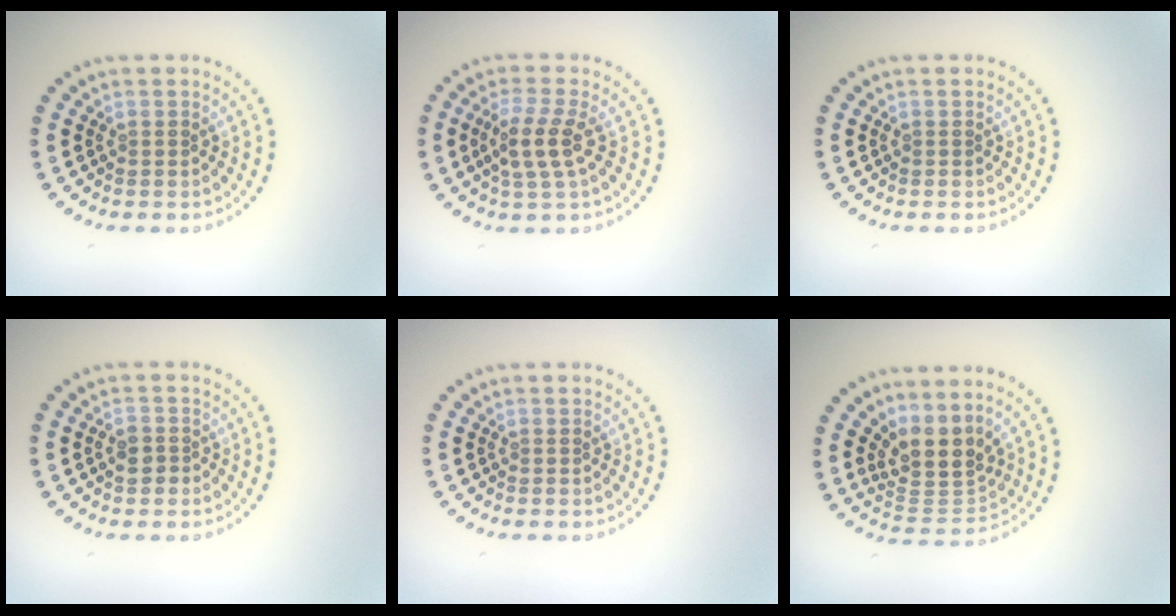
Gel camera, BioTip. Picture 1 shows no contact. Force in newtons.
{"total": 2.9, "press": 2.5, "slide": 1.4}
{"total": 0.0}
{"total": 1.8, "press": 1.7, "slide": 0.6}
{"total": 0.0}
{"total": 4.1, "press": 3.1, "slide": 2.8}